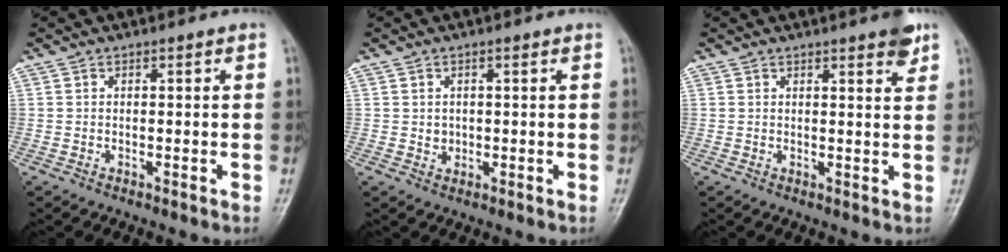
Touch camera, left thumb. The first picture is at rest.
{"total": 1.5, "force": [0.2, 1.4, 0.6], "torque": [-0.004, -0.001, 0.008]}
{"total": 3.9, "force": [2.6, 0.8, 2.8], "torque": [-0.027, -0.013, 0.031]}